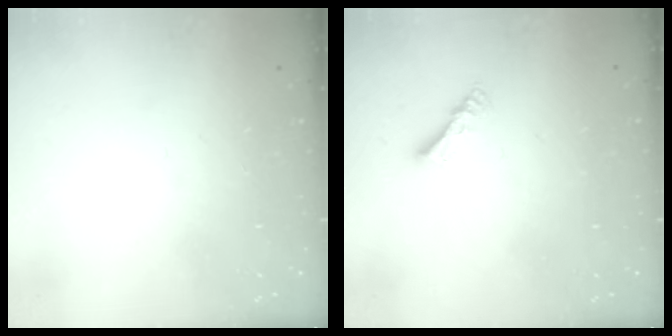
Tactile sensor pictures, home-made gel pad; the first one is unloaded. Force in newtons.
{"total": 5.2, "press": 5.1, "slide": 0.5}